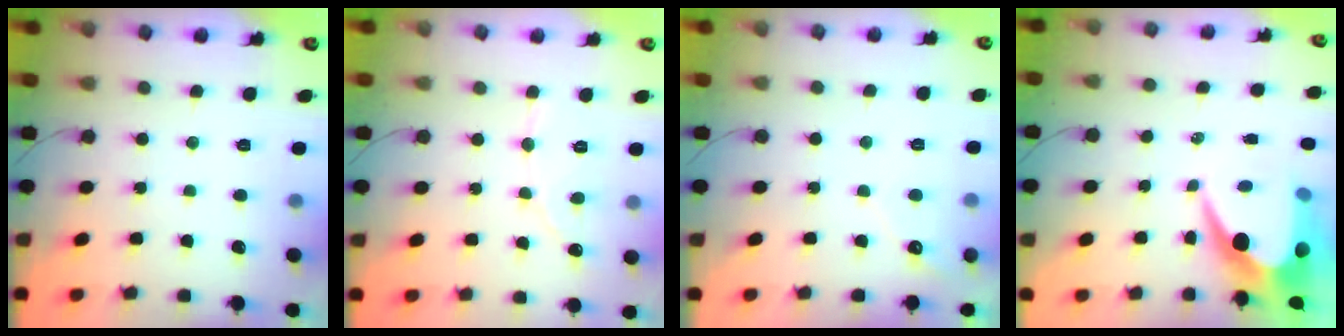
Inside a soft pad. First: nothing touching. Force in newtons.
{"total": 6.4, "press": 6.4, "slide": 0.4}
{"total": 3.0, "press": 3.0, "slide": 0.1}
{"total": 9.6, "press": 9.5, "slide": 0.8}